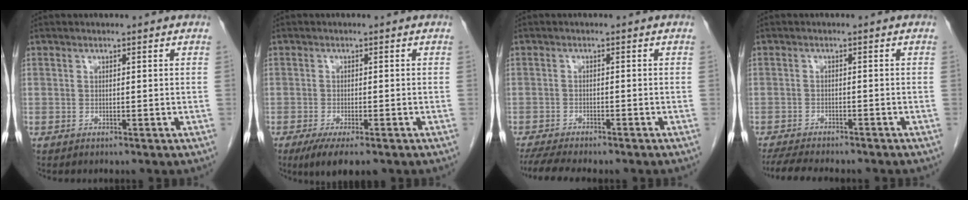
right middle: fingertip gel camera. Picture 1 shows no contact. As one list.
[{"total": 6.6, "force": [-4.6, 1.6, 4.5], "torque": [-0.066, -0.016, -0.068]}, {"total": 8.3, "force": [-7.1, 1.4, 4.1], "torque": [-0.065, -0.008, -0.107]}, {"total": 10.5, "force": [-9.2, 2.0, 4.7], "torque": [-0.073, -0.011, -0.130]}]